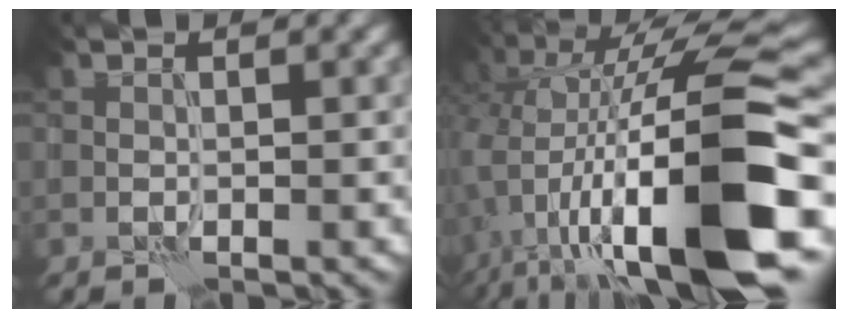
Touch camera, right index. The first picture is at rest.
{"total": 16.3, "force": [-2.5, 5.9, 15.0], "torque": [-0.250, 0.014, -0.042]}